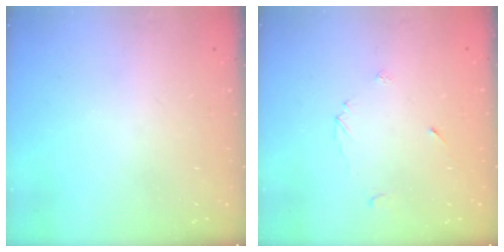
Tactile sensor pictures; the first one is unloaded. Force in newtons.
{"total": 3.8, "press": 3.7, "slide": 0.4}